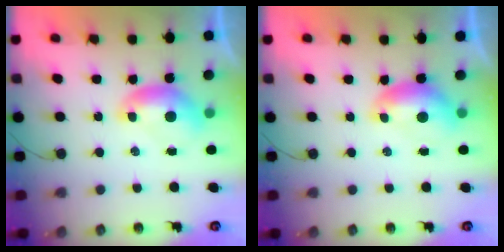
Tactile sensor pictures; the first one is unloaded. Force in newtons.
{"total": 0.0}